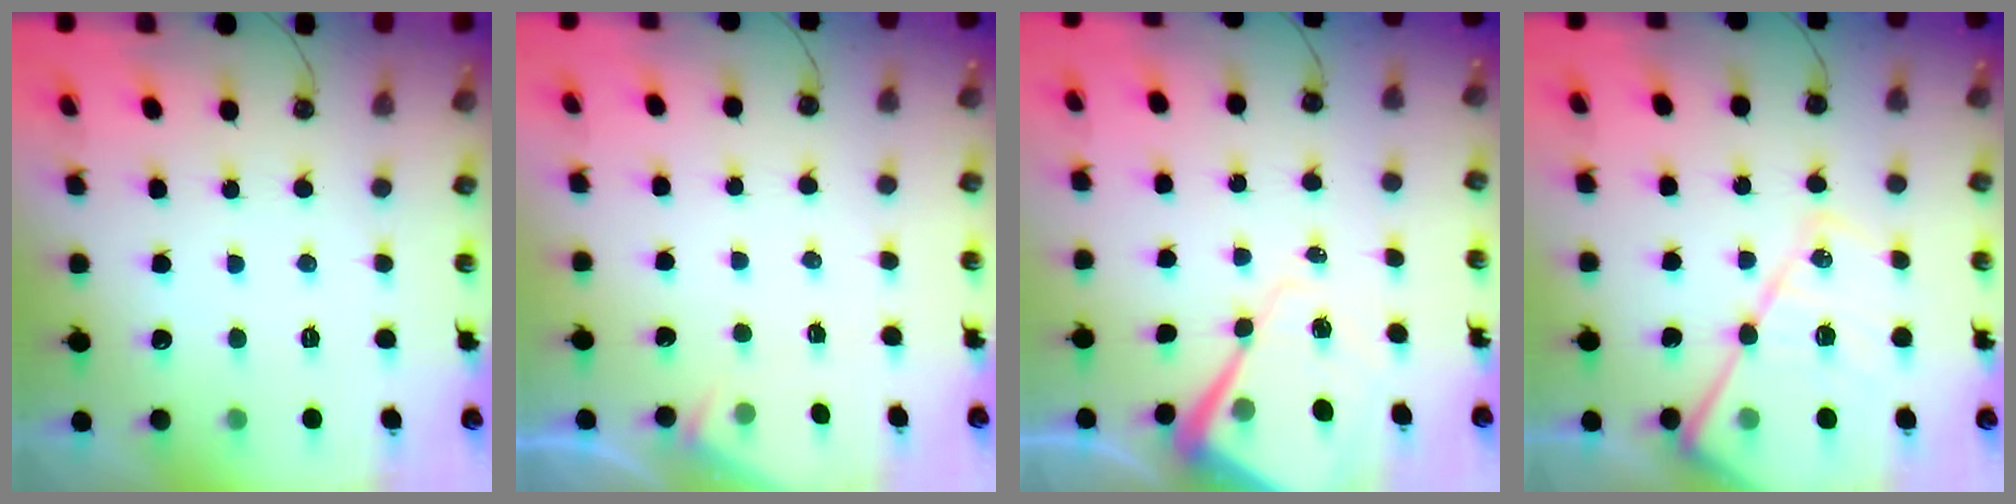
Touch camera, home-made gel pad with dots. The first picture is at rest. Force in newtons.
{"total": 2.9, "press": 2.8, "slide": 0.5}
{"total": 10.6, "press": 10.6, "slide": 0.9}
{"total": 18.3, "press": 18.2, "slide": 1.8}